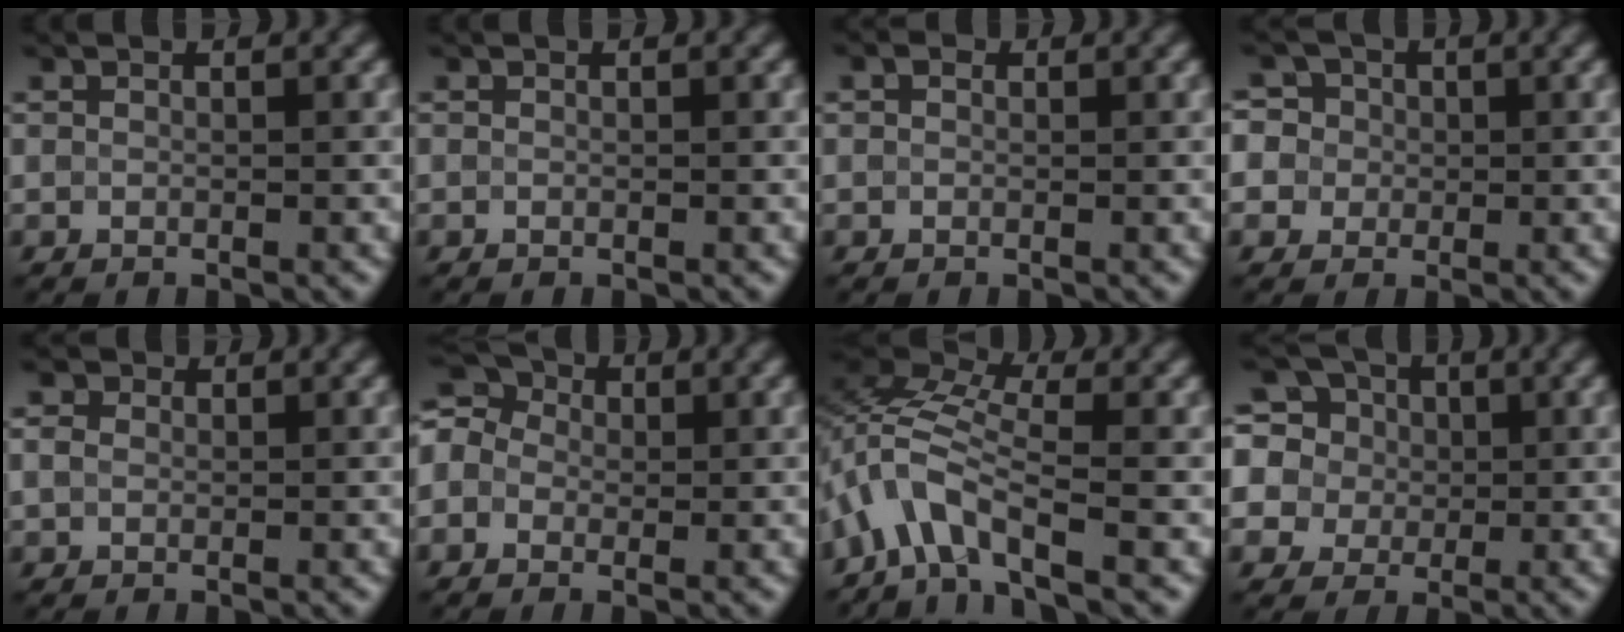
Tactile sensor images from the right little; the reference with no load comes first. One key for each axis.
{"total": 0.0}
{"total": 0.7, "fx": 0.2, "fy": 0.6, "fz": 0.4, "tx": -0.006, "ty": 0.002, "tz": -0.003}
{"total": 8.0, "fx": 3.2, "fy": 6.4, "fz": 3.5, "tx": -0.067, "ty": 0.042, "tz": 0.018}
{"total": 1.4, "fx": 0.3, "fy": 1.1, "fz": 0.8, "tx": -0.020, "ty": 0.007, "tz": 0.000}
{"total": 6.1, "fx": 0.7, "fy": 5.1, "fz": 3.2, "tx": -0.062, "ty": 0.039, "tz": -0.032}
{"total": 5.6, "fx": -2.9, "fy": 1.8, "fz": 4.4, "tx": -0.091, "ty": 0.013, "tz": -0.070}
{"total": 11.2, "fx": 4.3, "fy": 9.0, "fz": 5.1, "tx": -0.131, "ty": 0.039, "tz": 0.059}